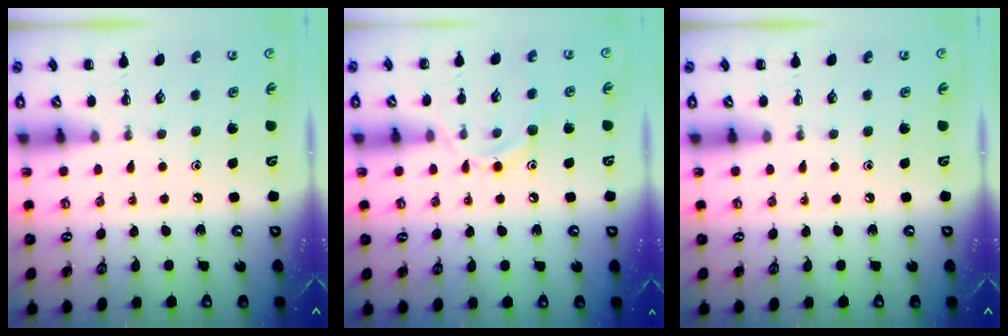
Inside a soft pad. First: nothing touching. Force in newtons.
{"total": 9.0, "press": 8.9, "slide": 1.2}
{"total": 0.0}